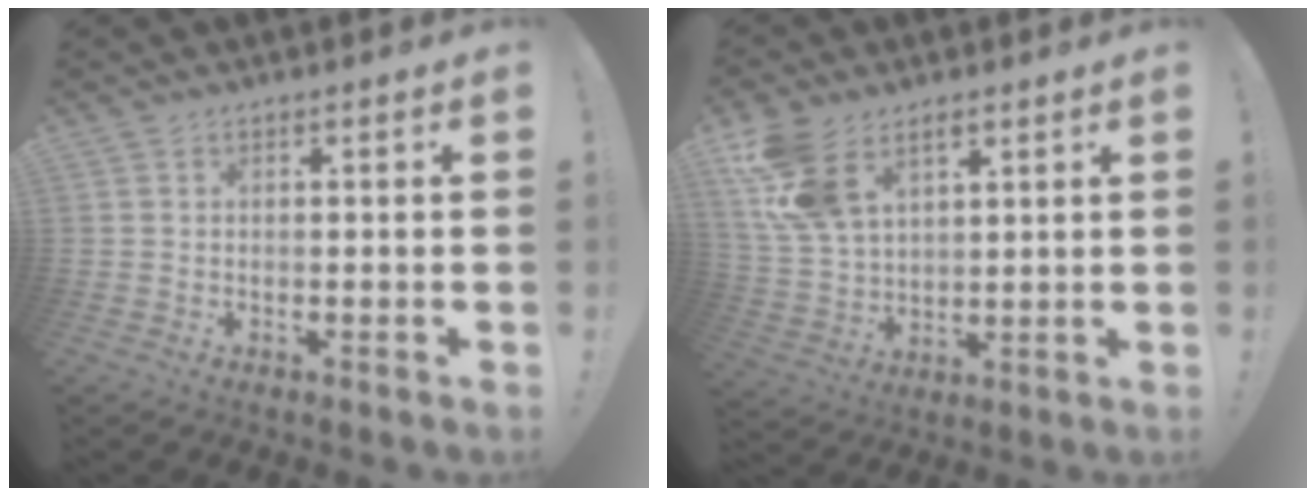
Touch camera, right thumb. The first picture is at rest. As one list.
[{"total": 12.6, "force": [6.5, 7.7, 7.6], "torque": [-0.148, -0.022, 0.129]}]